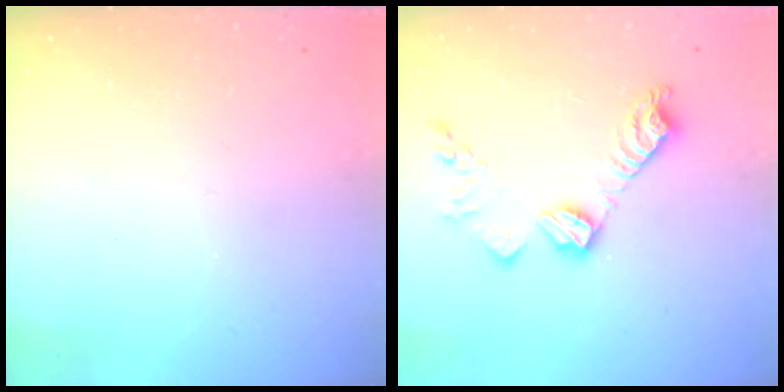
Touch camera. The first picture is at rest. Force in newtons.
{"total": 12.1, "press": 12.1, "slide": 0.5}